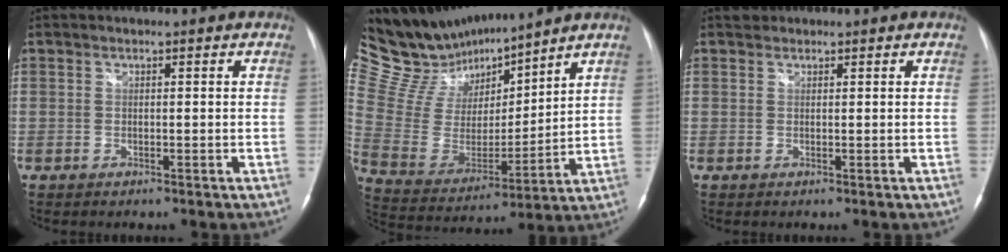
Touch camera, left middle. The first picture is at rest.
{"total": 17.6, "force": [16.3, 3.9, 5.5], "torque": [-0.115, 0.000, 0.307]}
{"total": 0.8, "force": [0.7, 0.4, -0.1], "torque": [-0.003, 0.006, 0.010]}